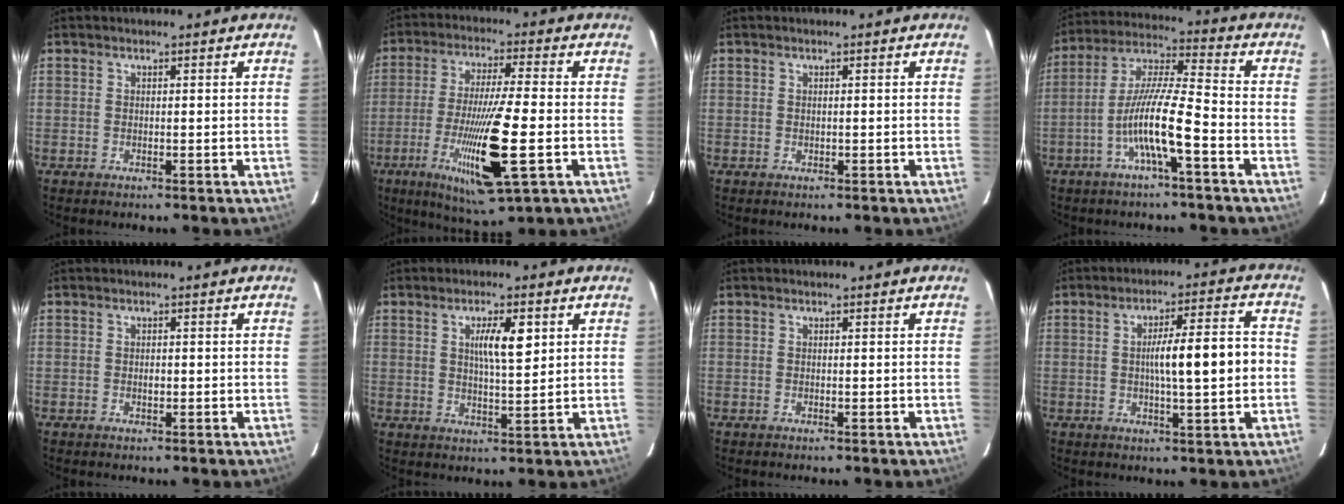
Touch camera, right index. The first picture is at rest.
{"total": 15.0, "force": [-4.5, 0.7, 14.3], "torque": [-0.270, -0.030, -0.077]}
{"total": 0.0}
{"total": 11.1, "force": [-4.2, 0.5, 10.3], "torque": [-0.201, 0.010, -0.081]}
{"total": 0.7, "force": [-0.1, 0.3, 0.6], "torque": [-0.012, 0.001, -0.001]}
{"total": 5.7, "force": [2.0, 0.9, 5.3], "torque": [-0.092, 0.002, 0.035]}
{"total": 0.0}
{"total": 9.7, "force": [-0.4, 0.8, 9.7], "torque": [-0.148, 0.019, -0.008]}